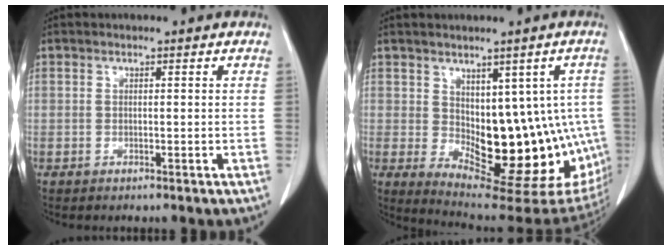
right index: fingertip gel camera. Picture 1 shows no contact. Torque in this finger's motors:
{"motor_torque": [2.07, 0.07, 0.40, 0.06]}